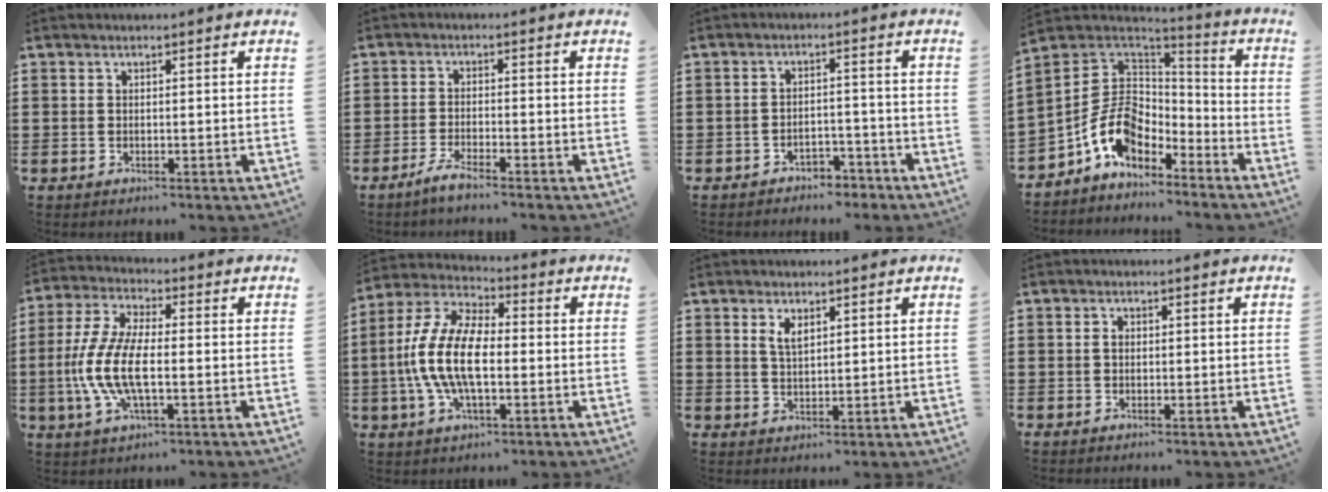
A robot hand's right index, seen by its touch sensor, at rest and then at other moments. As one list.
[{"total": 2.5, "force": [-2.1, -0.1, 1.3], "torque": [-0.030, 0.002, -0.041]}, {"total": 2.9, "force": [-2.7, 0.9, 0.6], "torque": [-0.014, 0.006, -0.054]}, {"total": 10.2, "force": [-4.0, 7.3, 6.0], "torque": [-0.151, 0.010, -0.080]}, {"total": 10.1, "force": [-2.0, 3.9, 9.1], "torque": [-0.215, -0.015, -0.044]}, {"total": 11.8, "force": [-1.7, 5.5, 10.3], "torque": [-0.242, -0.008, -0.037]}, {"total": 2.6, "force": [1.5, 1.1, 1.7], "torque": [-0.037, 0.003, 0.027]}, {"total": 0.9, "force": [0.0, 0.6, 0.7], "torque": [-0.015, 0.002, 0.000]}]